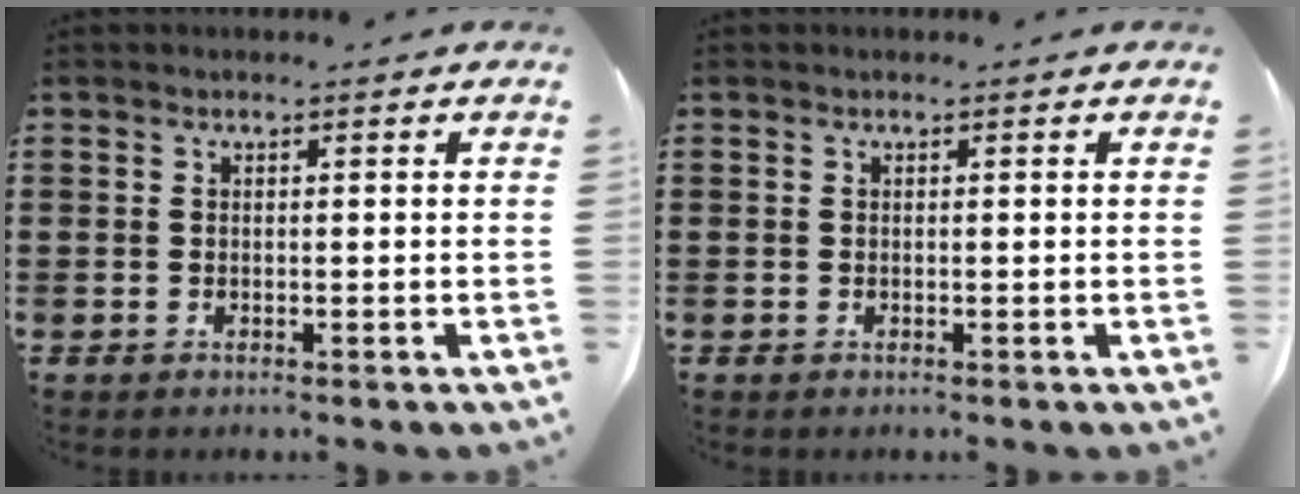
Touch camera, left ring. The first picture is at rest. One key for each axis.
{"total": 0.0}